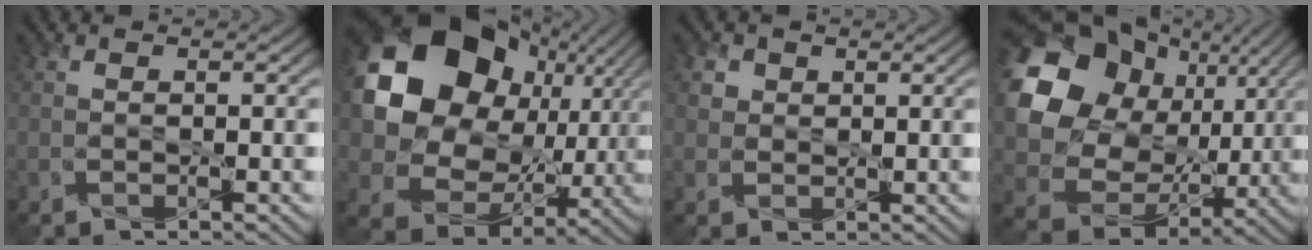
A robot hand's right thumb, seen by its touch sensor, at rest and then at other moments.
{"total": 17.9, "force": [5.3, 14.6, 8.8], "torque": [-0.195, 0.008, 0.111]}
{"total": 2.7, "force": [1.6, 2.1, -0.1], "torque": [-0.005, -0.005, 0.025]}
{"total": 16.0, "force": [5.0, 13.0, 7.9], "torque": [-0.197, 0.012, 0.096]}